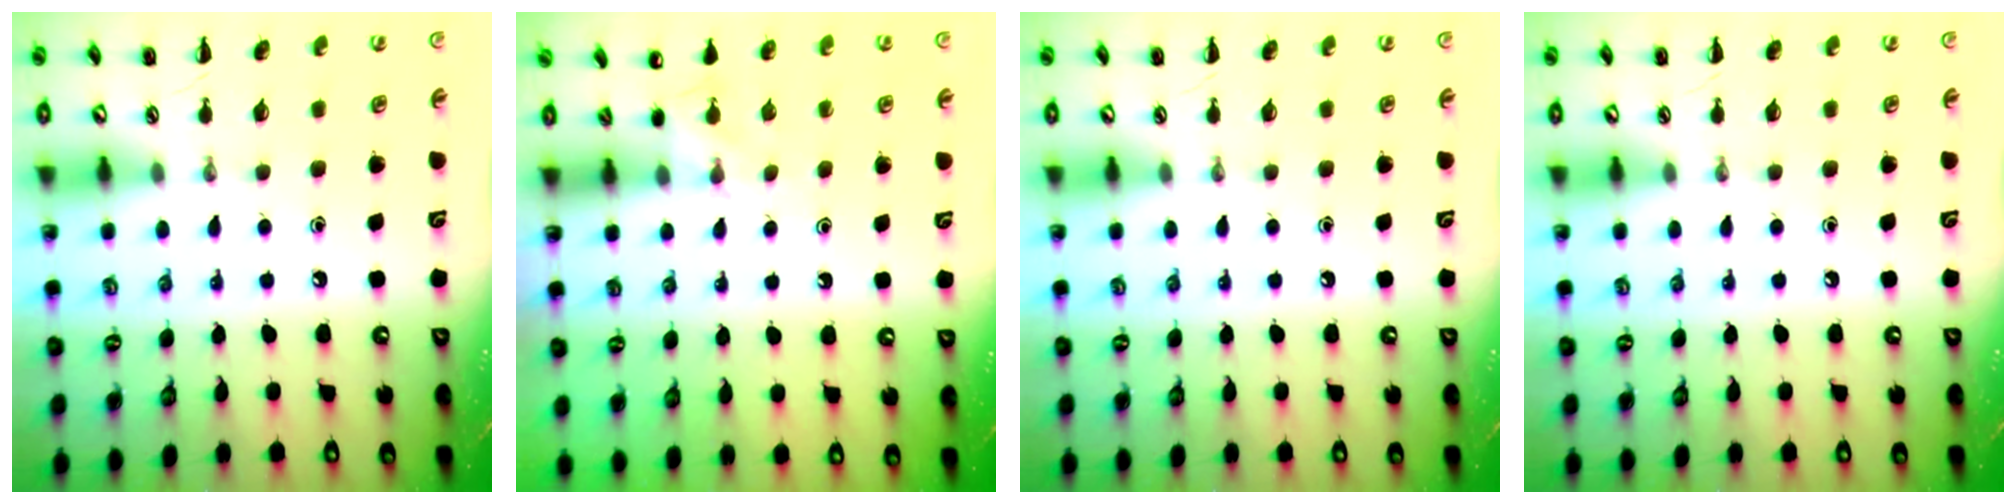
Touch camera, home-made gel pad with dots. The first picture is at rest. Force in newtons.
{"total": 4.0, "press": 3.7, "slide": 1.3}
{"total": 0.0}
{"total": 0.0}